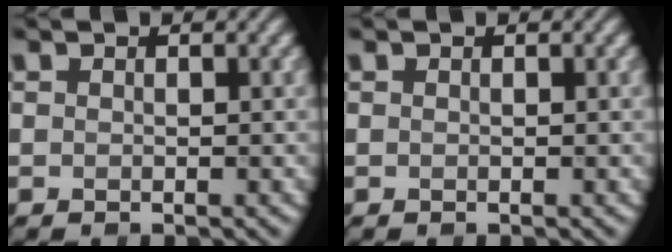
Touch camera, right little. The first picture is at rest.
{"total": 0.0}